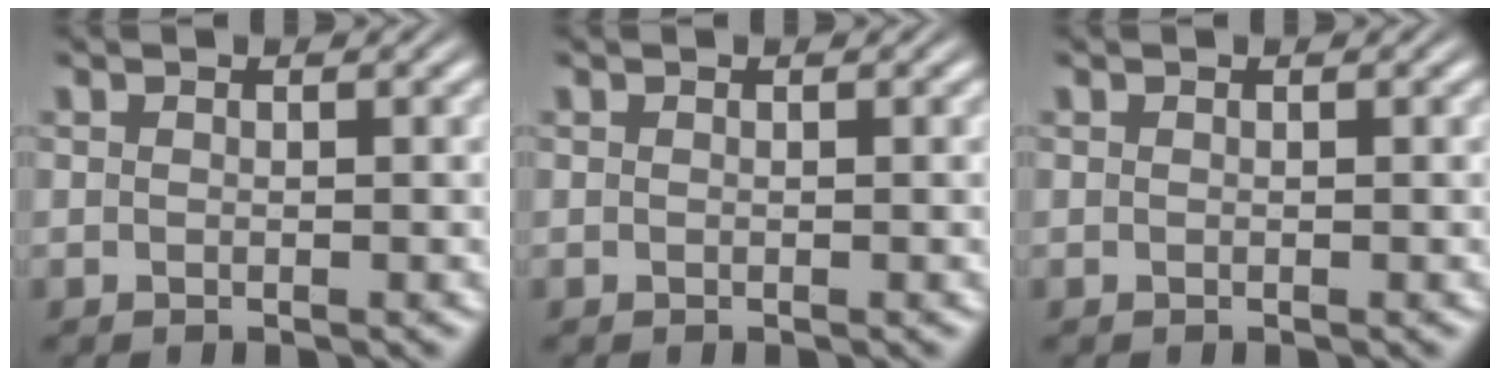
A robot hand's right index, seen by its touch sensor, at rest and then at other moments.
{"total": 0.0}
{"total": 0.0}